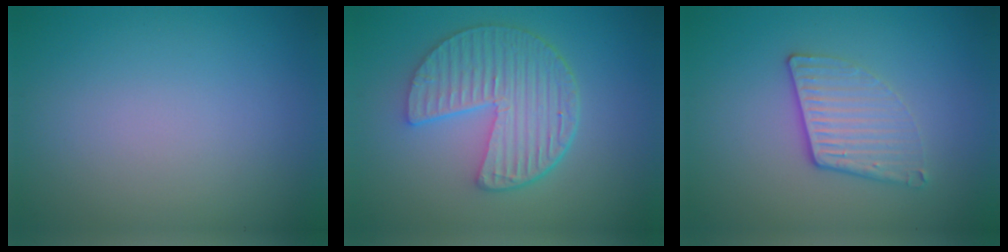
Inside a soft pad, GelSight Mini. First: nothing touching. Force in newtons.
{"total": 6.4, "press": 4.7, "slide": 4.4}
{"total": 3.2, "press": 2.8, "slide": 1.6}